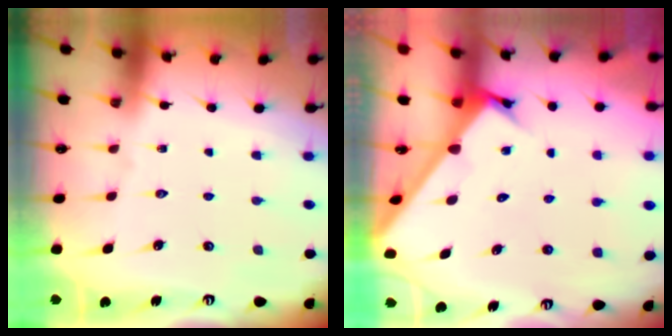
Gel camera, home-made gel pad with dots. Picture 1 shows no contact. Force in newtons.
{"total": 2.9, "press": 2.9, "slide": 0.2}